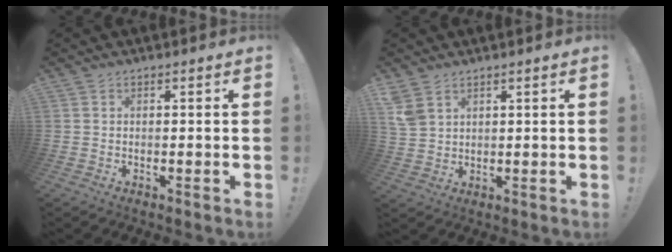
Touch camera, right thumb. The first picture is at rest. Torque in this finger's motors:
{"motor_torque": [0.47, 1.15, 0.48, 0.47, -0.01]}